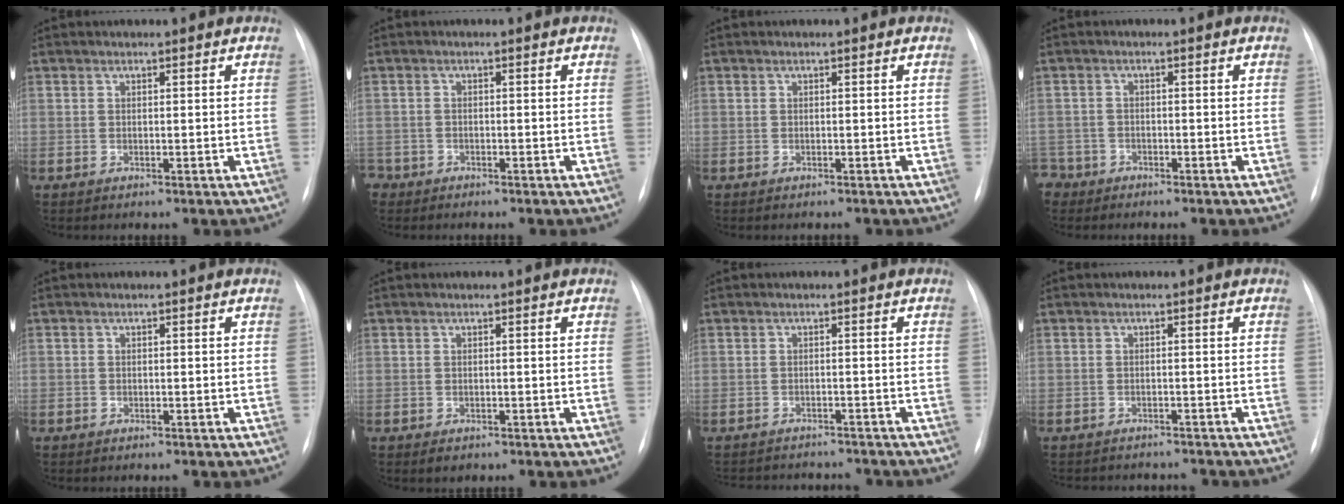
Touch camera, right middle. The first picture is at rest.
{"total": 2.9, "force": [-2.1, 2.0, 0.0], "torque": [-0.001, 0.004, -0.042]}
{"total": 0.7, "force": [-0.5, 0.6, 0.0], "torque": [-0.004, 0.005, -0.007]}
{"total": 4.1, "force": [-3.1, 2.7, -0.5], "torque": [0.007, 0.003, -0.061]}
{"total": 0.8, "force": [-0.5, 0.5, 0.0], "torque": [-0.007, 0.003, -0.009]}
{"total": 1.4, "force": [-0.9, 0.9, 0.6], "torque": [-0.010, -0.001, -0.005]}
{"total": 9.9, "force": [-9.2, 3.1, 1.9], "torque": [-0.035, 0.013, -0.110]}
{"total": 6.6, "force": [-6.2, 2.1, 0.8], "torque": [-0.006, 0.005, -0.071]}